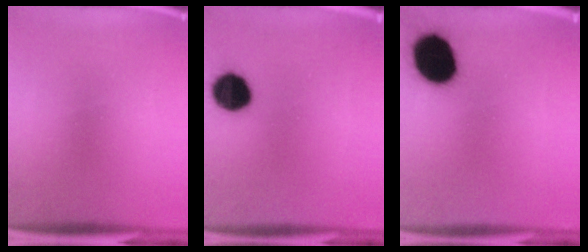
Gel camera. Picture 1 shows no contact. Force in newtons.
{"total": 10.5}
{"total": 16.6}